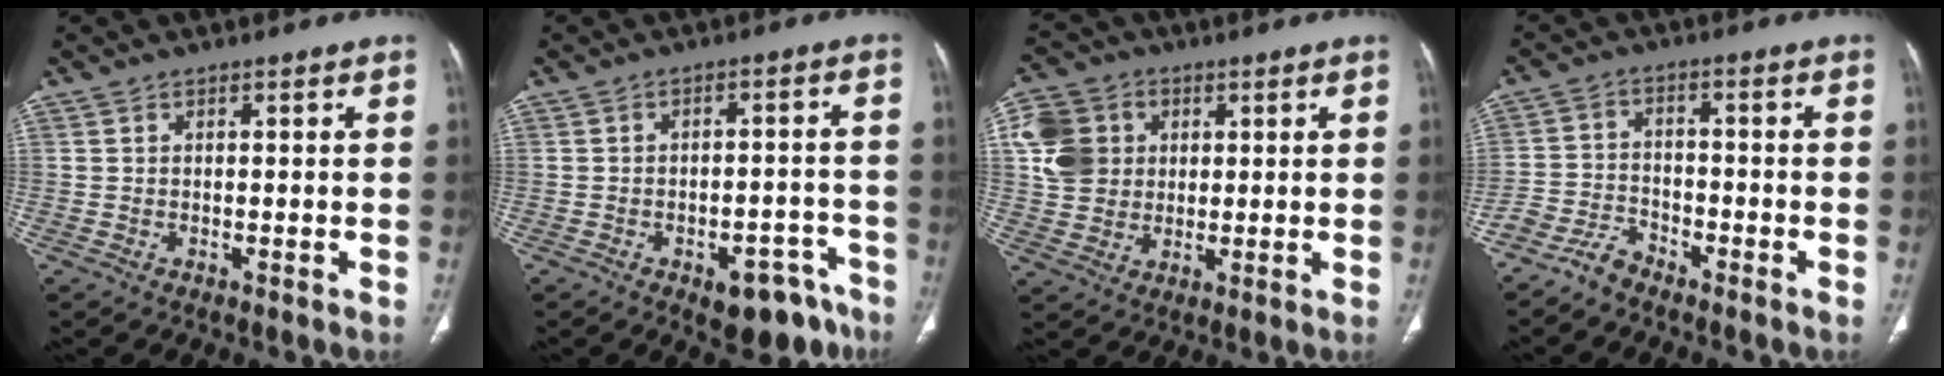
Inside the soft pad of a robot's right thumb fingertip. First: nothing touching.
{"total": 10.2, "force": [-6.5, 5.2, 5.9], "torque": [-0.039, 0.046, -0.080]}
{"total": 11.0, "force": [2.4, 9.5, 5.1], "torque": [-0.085, 0.005, 0.041]}
{"total": 4.7, "force": [-4.3, 1.7, 0.8], "torque": [-0.016, 0.023, -0.087]}